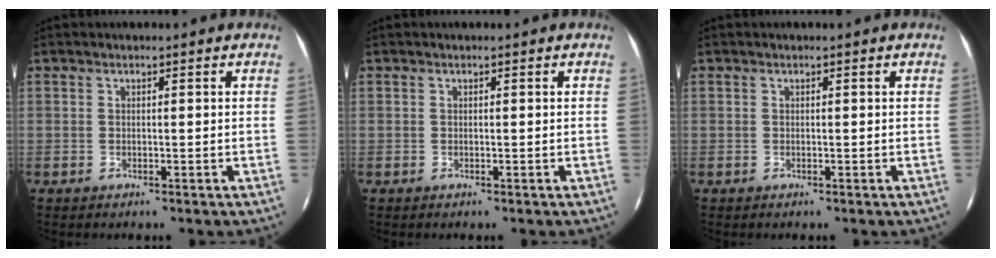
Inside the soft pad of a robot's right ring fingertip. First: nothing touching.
{"total": 0.0}
{"total": 0.0}